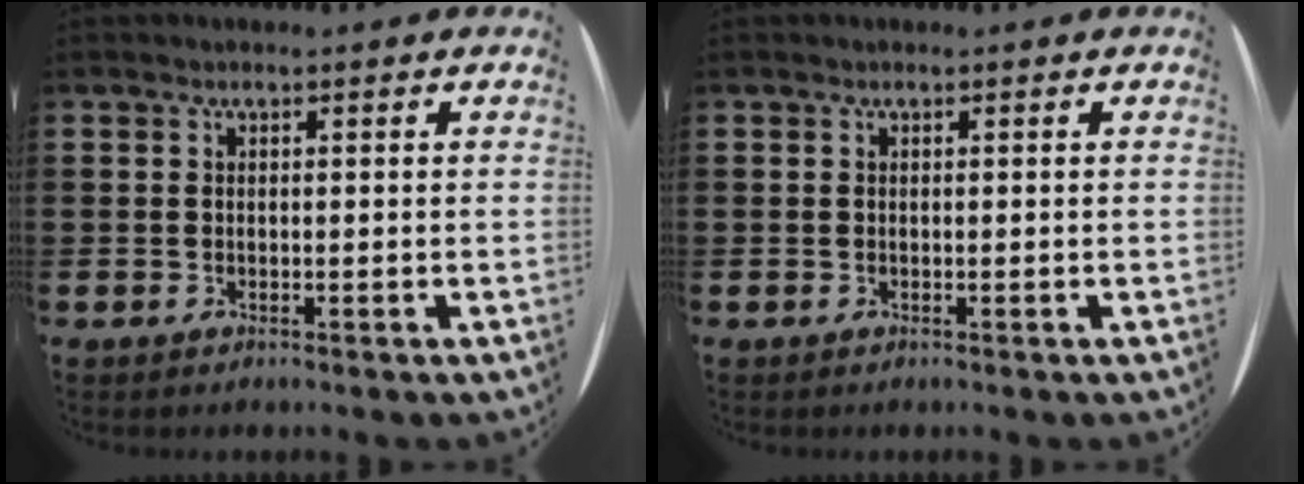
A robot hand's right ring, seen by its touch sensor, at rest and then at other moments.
{"total": 0.0}